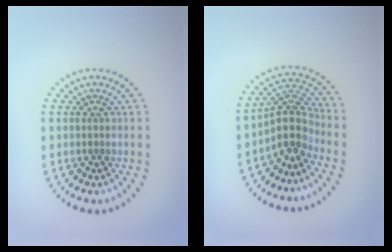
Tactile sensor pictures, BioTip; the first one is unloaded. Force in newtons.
{"total": 3.6, "press": 2.7, "slide": 2.4}